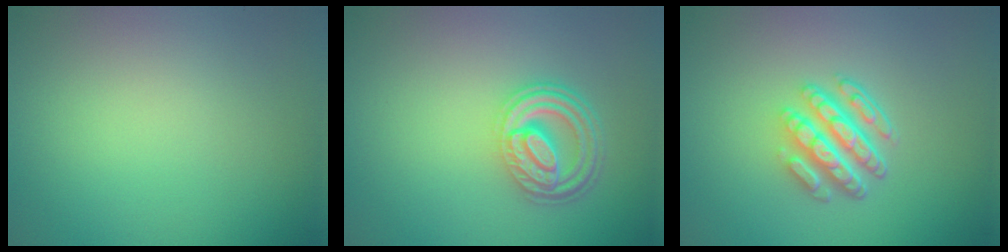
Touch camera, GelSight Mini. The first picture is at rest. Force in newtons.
{"total": 4.6, "press": 3.5, "slide": 3.0}
{"total": 4.7, "press": 3.5, "slide": 3.1}